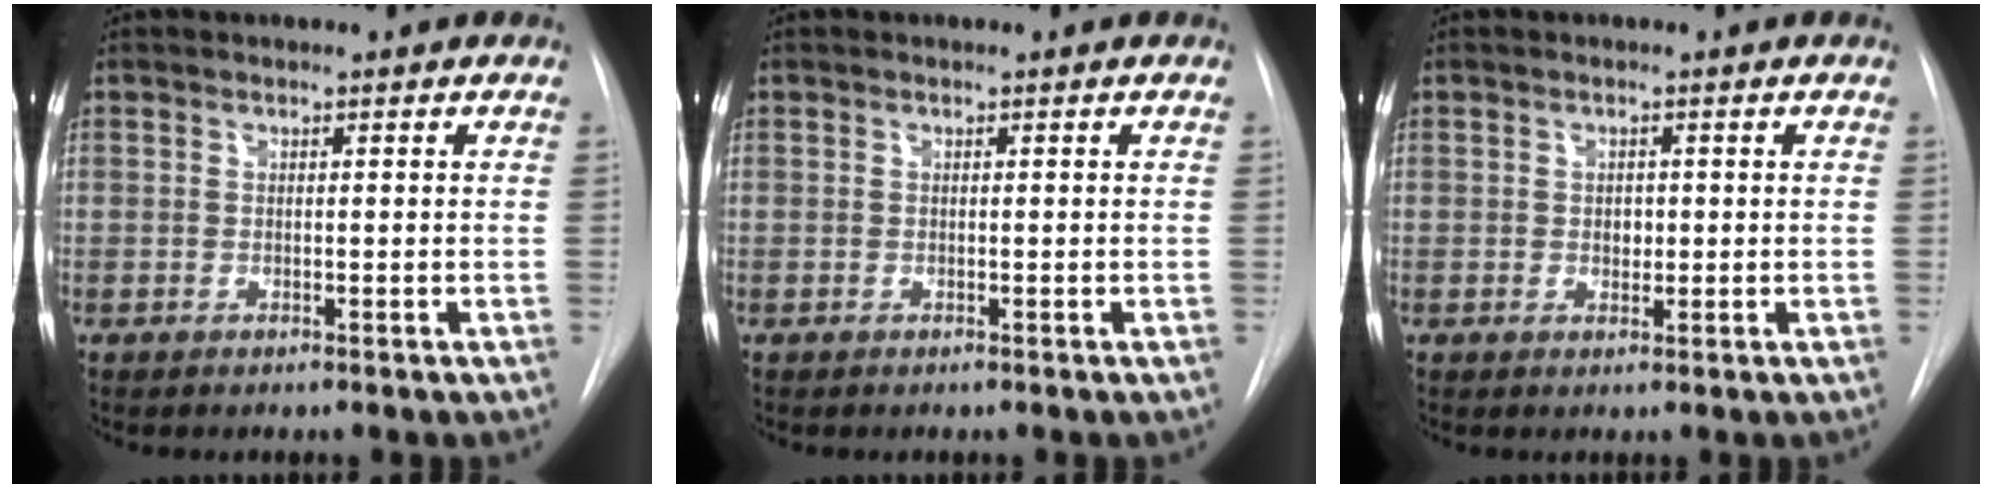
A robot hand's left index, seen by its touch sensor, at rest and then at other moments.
{"total": 0.0}
{"total": 1.4, "force": [0.1, 1.1, 0.9], "torque": [-0.013, 0.000, 0.004]}